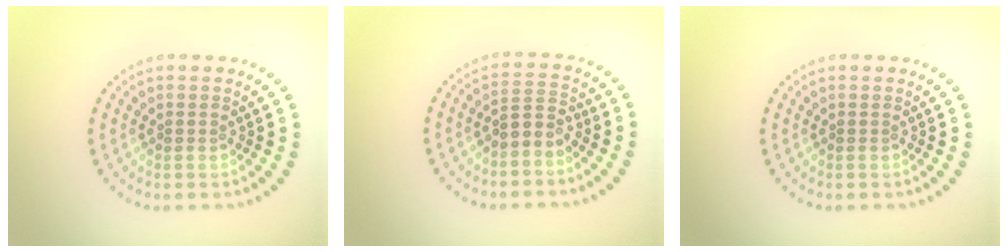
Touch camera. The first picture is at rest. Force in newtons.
{"total": 2.1, "press": 1.6, "slide": 1.3}
{"total": 0.0}